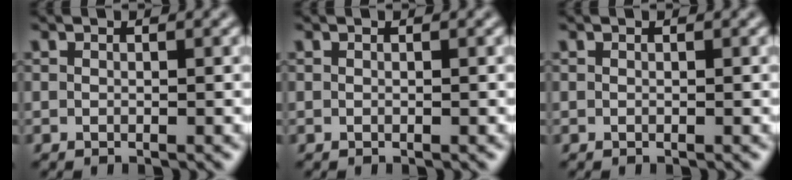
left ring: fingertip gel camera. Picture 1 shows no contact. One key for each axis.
{"total": 0.0}
{"total": 0.0}